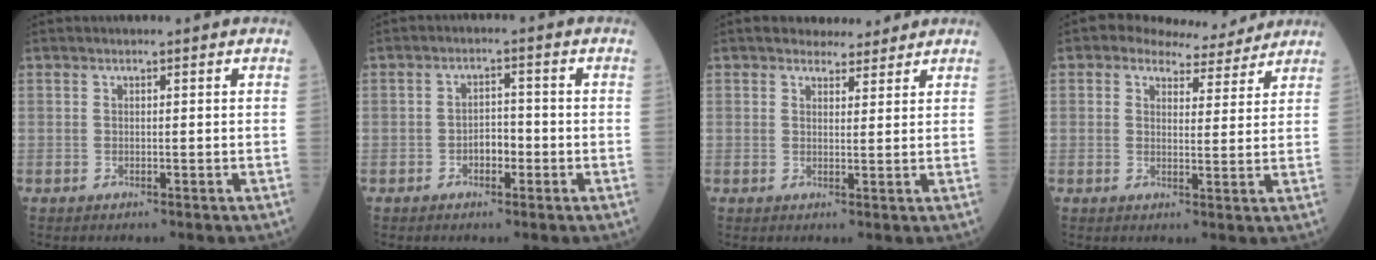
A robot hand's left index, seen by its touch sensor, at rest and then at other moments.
{"total": 3.0, "force": [-1.3, 1.7, 2.2], "torque": [-0.033, 0.008, -0.025]}
{"total": 3.5, "force": [3.1, 1.5, 0.4], "torque": [-0.002, 0.003, 0.042]}
{"total": 6.4, "force": [5.7, 2.7, 1.2], "torque": [-0.018, 0.010, 0.071]}